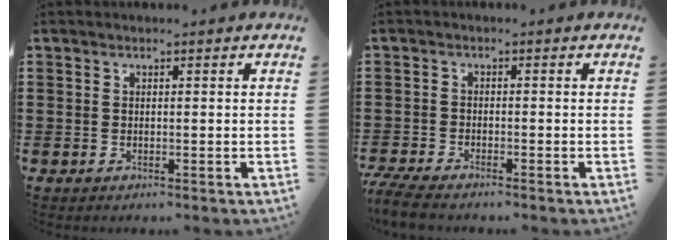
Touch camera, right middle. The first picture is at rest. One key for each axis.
{"total": 3.3, "fx": -3.0, "fy": 0.2, "fz": 1.2, "tx": -0.041, "ty": -0.009, "tz": -0.066}